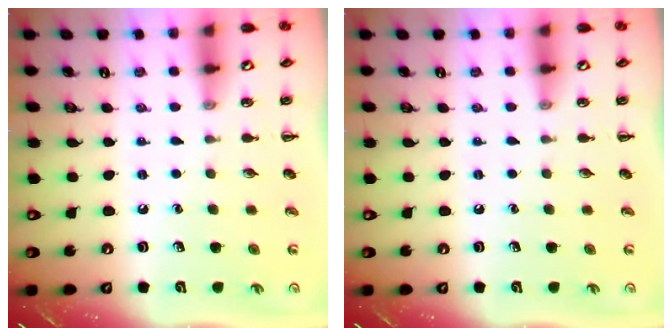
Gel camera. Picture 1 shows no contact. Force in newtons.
{"total": 0.0}